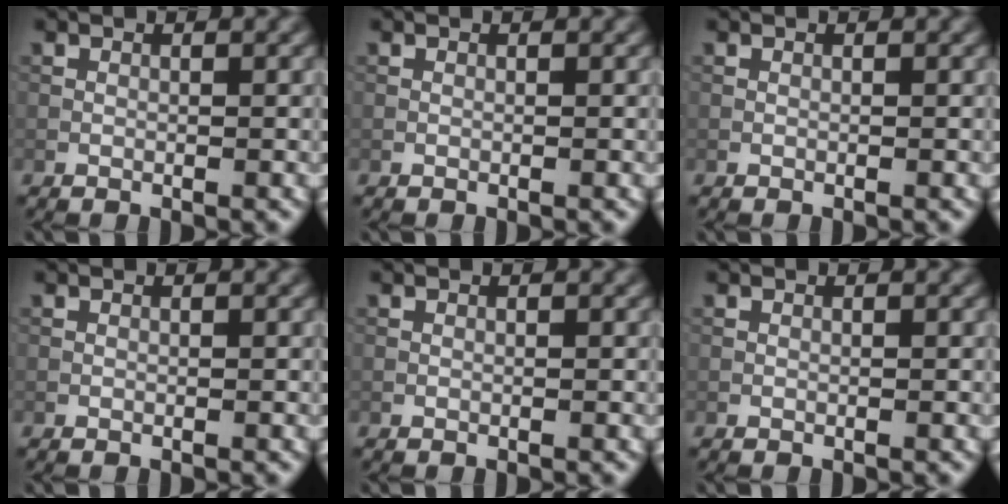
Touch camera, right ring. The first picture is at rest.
{"total": 0.0}
{"total": 0.0}
{"total": 0.0}
{"total": 0.0}
{"total": 0.0}